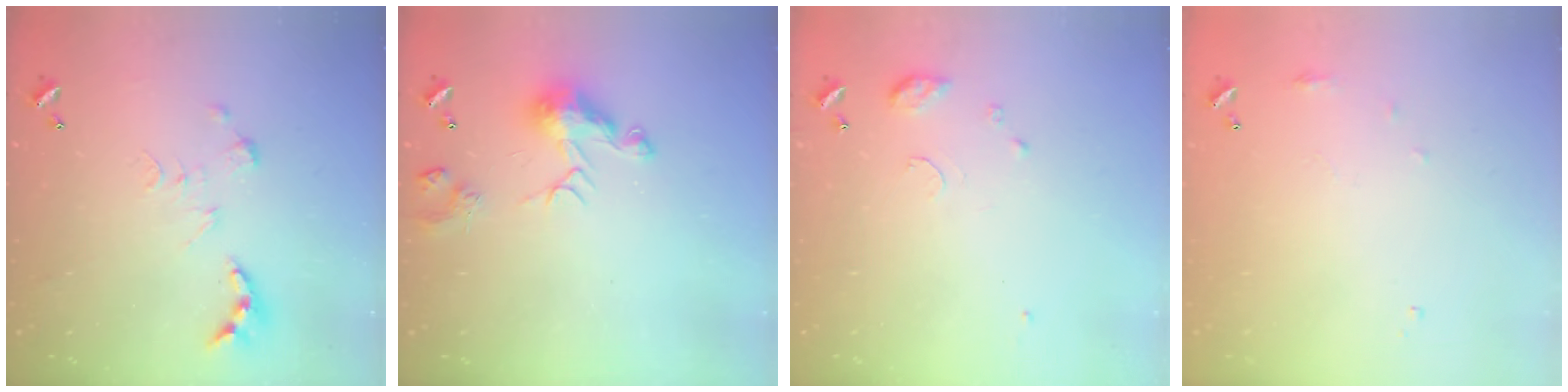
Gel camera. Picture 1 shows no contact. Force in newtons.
{"total": 7.8, "press": 7.7, "slide": 0.7}
{"total": 7.9, "press": 7.8, "slide": 0.8}
{"total": 6.7, "press": 6.6, "slide": 0.9}